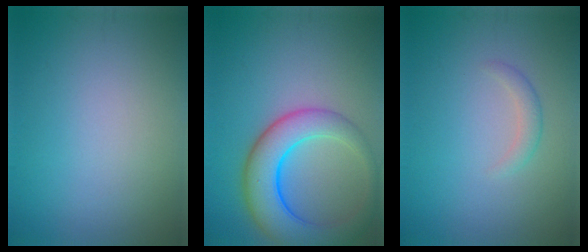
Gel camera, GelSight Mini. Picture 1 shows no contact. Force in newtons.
{"total": 7.6, "press": 7.6, "slide": 0.4}
{"total": 1.3, "press": 1.3, "slide": 0.1}